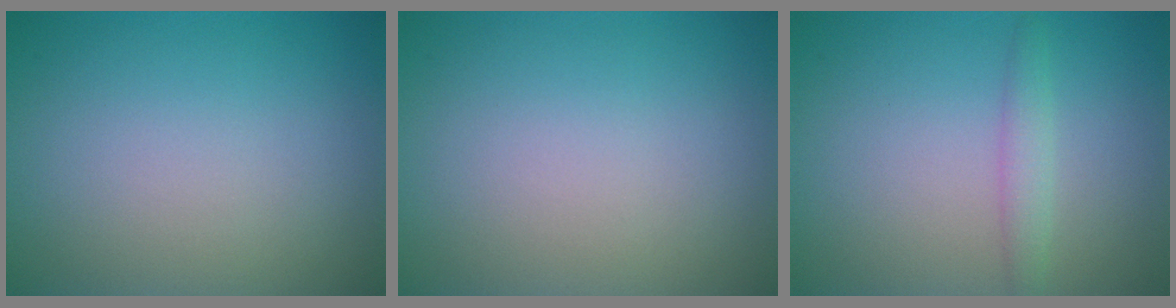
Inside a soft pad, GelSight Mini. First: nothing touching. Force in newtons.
{"total": 0.0}
{"total": 1.6, "press": 1.6, "slide": 0.1}